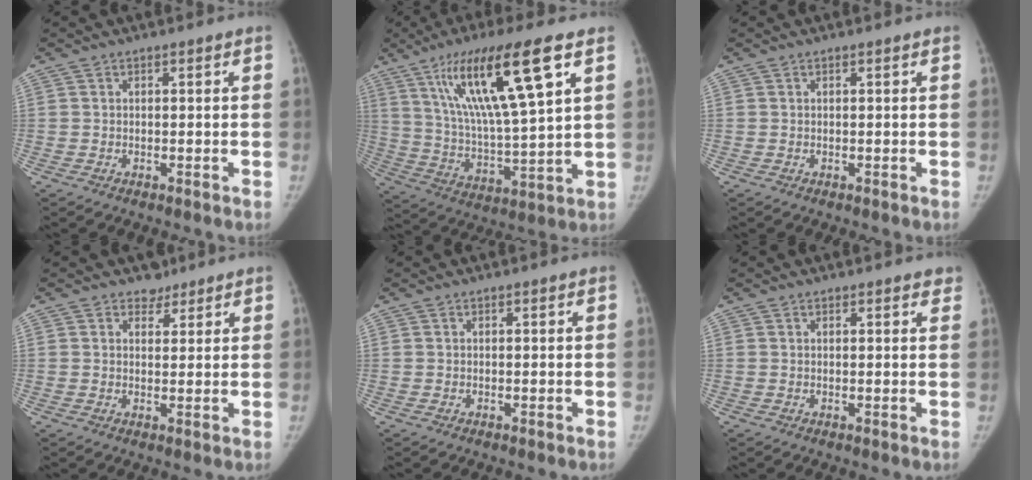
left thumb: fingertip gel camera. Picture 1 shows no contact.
{"total": 20.3, "force": [9.6, 3.3, 17.5], "torque": [-0.310, -0.035, 0.173]}
{"total": 0.0}
{"total": 2.6, "force": [2.0, 1.7, 0.0], "torque": [0.019, -0.011, 0.023]}
{"total": 0.0}
{"total": 2.2, "force": [1.9, 1.0, 0.7], "torque": [0.017, -0.001, 0.015]}